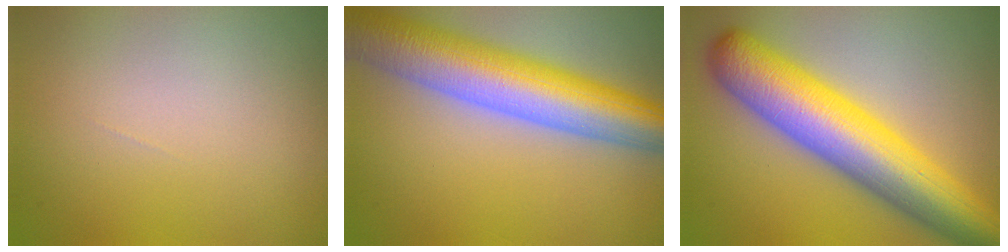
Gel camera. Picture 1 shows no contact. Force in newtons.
{"total": 10.9, "press": 10.9, "slide": 0.4}
{"total": 11.7, "press": 11.7, "slide": 0.2}